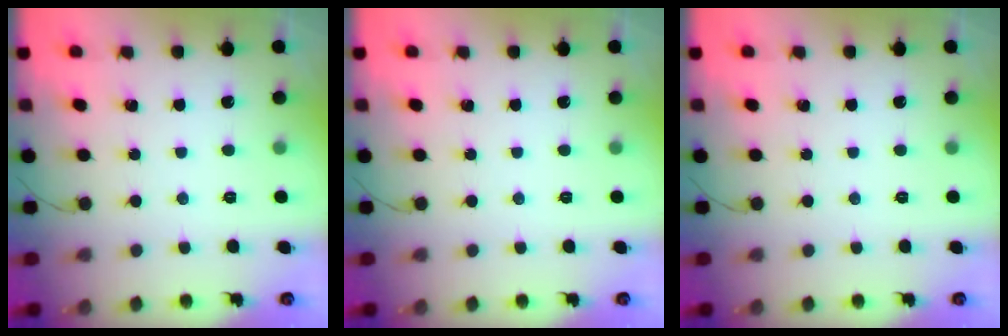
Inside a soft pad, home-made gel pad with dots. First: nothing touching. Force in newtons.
{"total": 0.0}
{"total": 0.0}